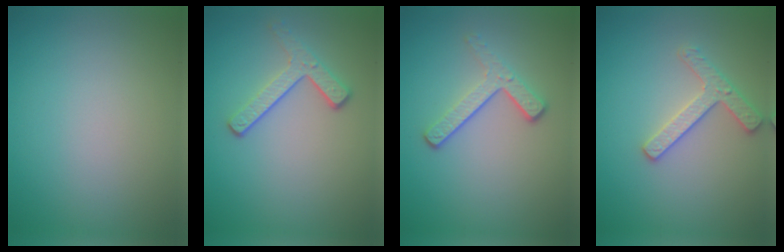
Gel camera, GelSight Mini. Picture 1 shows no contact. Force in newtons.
{"total": 2.9, "press": 2.3, "slide": 1.7}
{"total": 3.2, "press": 2.2, "slide": 2.3}
{"total": 2.5, "press": 2.4, "slide": 0.4}